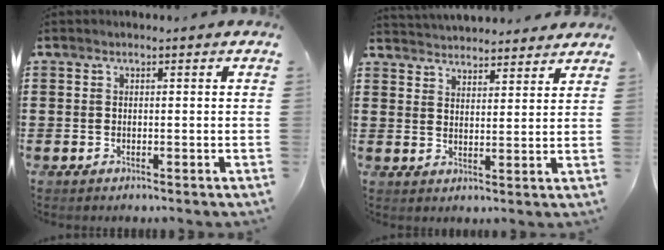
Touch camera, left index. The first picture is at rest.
{"total": 3.9, "force": [3.9, 0.2, -0.2], "torque": [-0.011, -0.016, 0.072]}